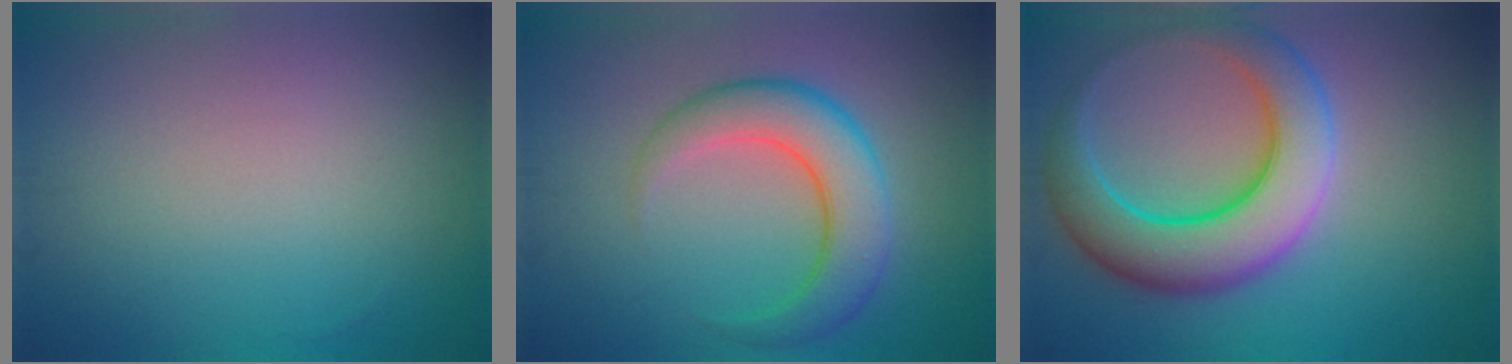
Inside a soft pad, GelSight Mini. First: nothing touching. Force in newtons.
{"total": 6.2, "press": 6.2, "slide": 0.3}
{"total": 8.4, "press": 8.4, "slide": 0.4}